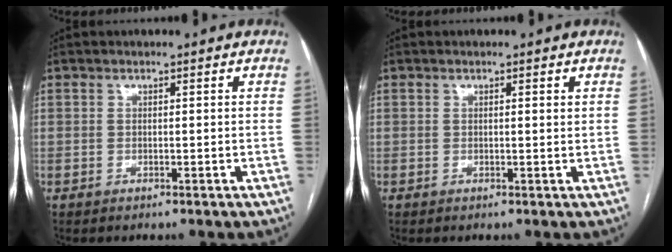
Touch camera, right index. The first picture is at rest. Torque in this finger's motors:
{"motor_torque": [-0.47, 0.29, -0.07, -0.01]}